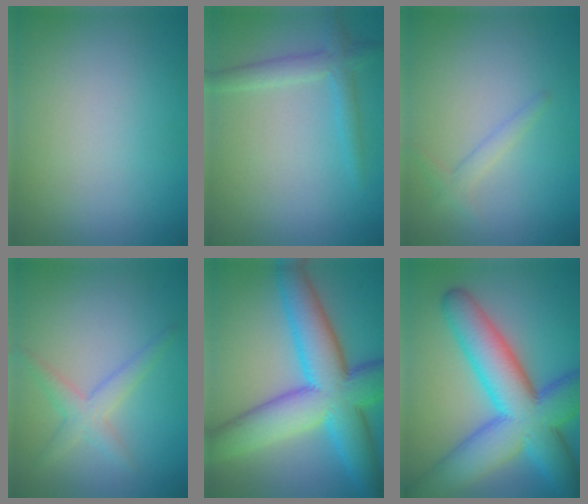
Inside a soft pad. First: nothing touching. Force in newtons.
{"total": 2.6, "press": 2.6, "slide": 0.1}
{"total": 1.4, "press": 1.4, "slide": 0.0}
{"total": 1.9, "press": 1.9, "slide": 0.1}
{"total": 11.9, "press": 11.9, "slide": 0.2}
{"total": 12.1, "press": 12.1, "slide": 0.2}